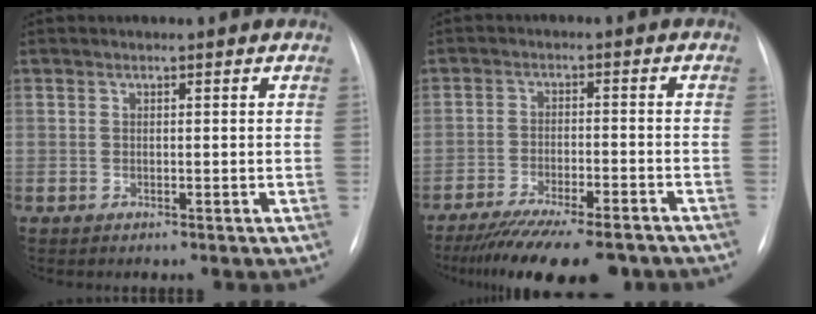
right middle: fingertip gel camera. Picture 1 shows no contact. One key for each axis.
{"total": 15.8, "fx": -13.1, "fy": 3.0, "fz": 8.2, "tx": -0.123, "ty": -0.020, "tz": -0.193}